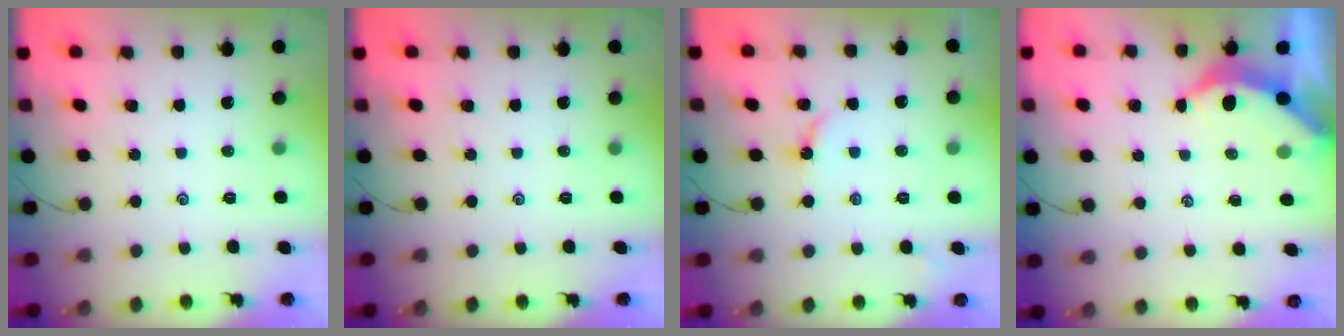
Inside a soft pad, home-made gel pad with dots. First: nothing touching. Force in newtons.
{"total": 0.0}
{"total": 2.6, "press": 2.6, "slide": 0.3}
{"total": 3.7, "press": 3.7, "slide": 0.4}